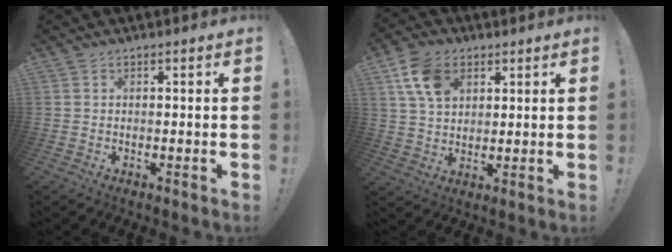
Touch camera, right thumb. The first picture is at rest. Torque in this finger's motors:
{"motor_torque": [-0.53, 0.98, 0.18, 0.36, 0.27]}